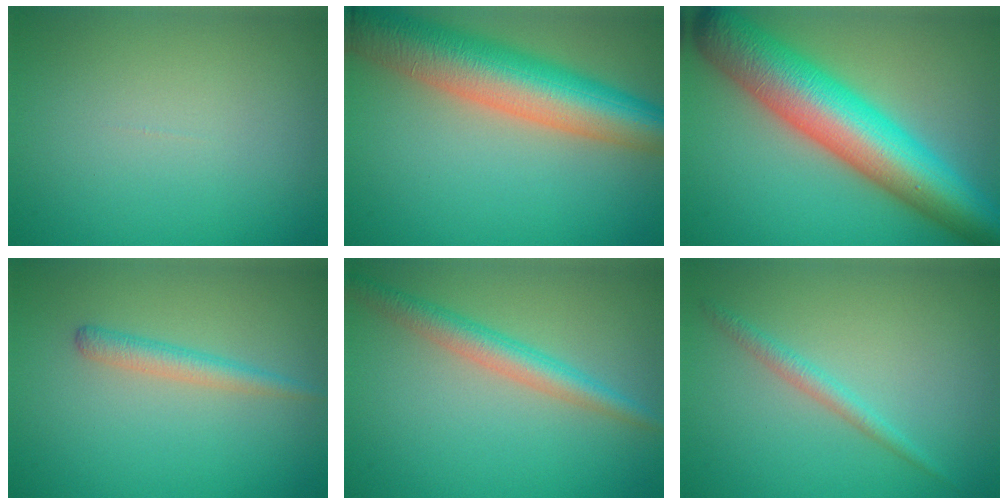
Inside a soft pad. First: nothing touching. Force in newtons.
{"total": 10.0, "press": 10.0, "slide": 0.4}
{"total": 11.8, "press": 11.7, "slide": 0.2}
{"total": 1.9, "press": 1.9, "slide": 0.1}
{"total": 3.2, "press": 3.2, "slide": 0.1}
{"total": 1.5, "press": 1.5, "slide": 0.1}